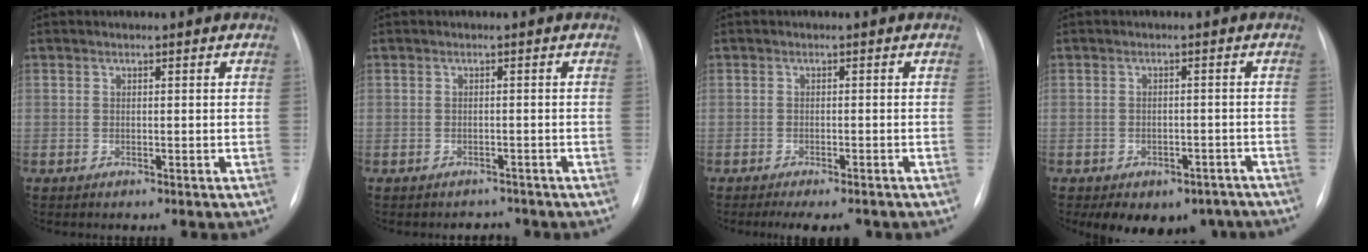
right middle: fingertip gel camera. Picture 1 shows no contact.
{"total": 1.9, "force": [-1.6, 0.8, -0.4], "torque": [0.004, 0.001, -0.020]}
{"total": 5.9, "force": [-4.8, 1.5, 3.1], "torque": [-0.032, -0.005, -0.065]}
{"total": 10.1, "force": [-7.3, 5.9, 3.6], "torque": [-0.041, 0.014, -0.084]}